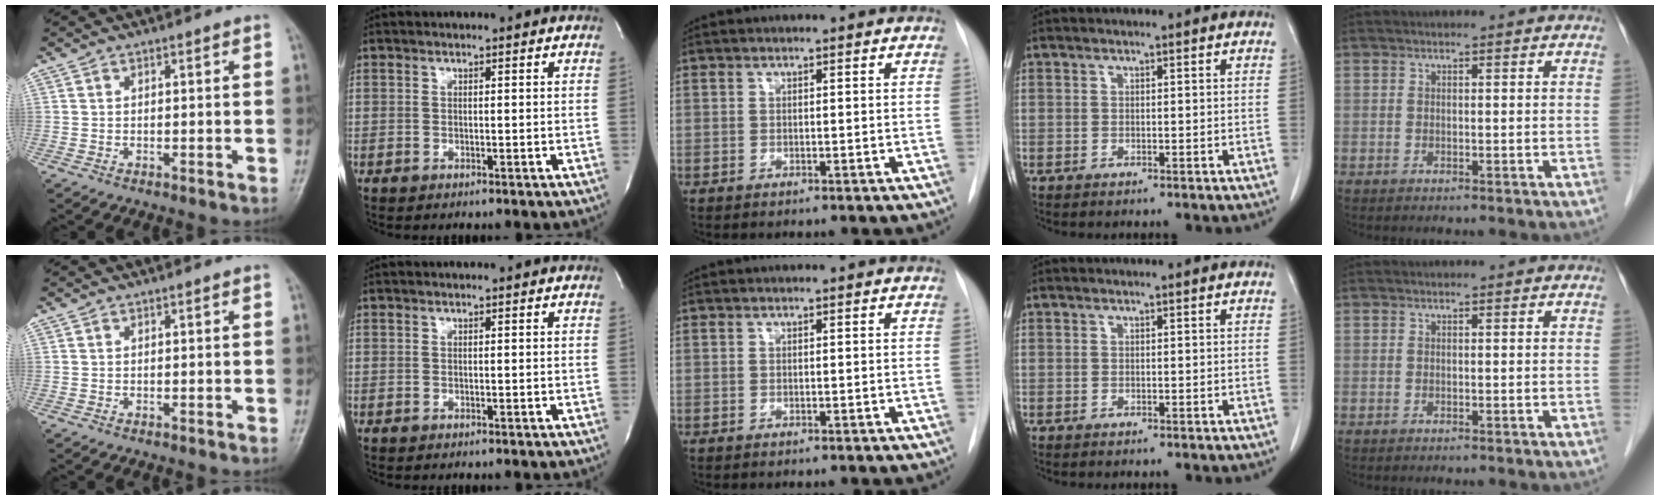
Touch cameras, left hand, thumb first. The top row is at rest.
{}